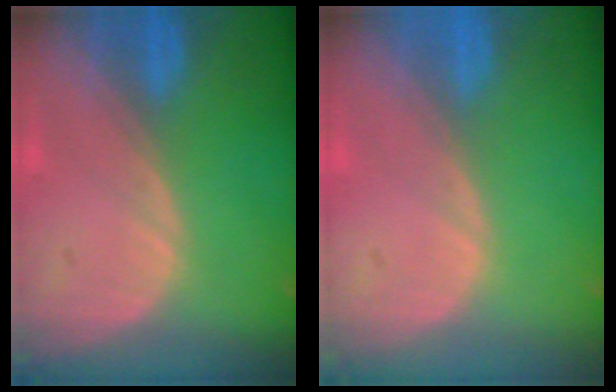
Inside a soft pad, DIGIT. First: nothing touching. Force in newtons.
{"total": 0.0}